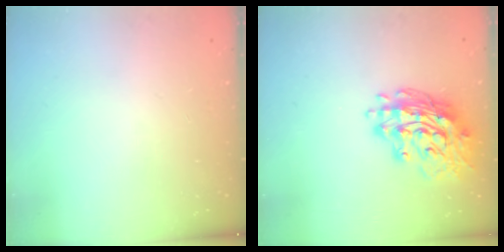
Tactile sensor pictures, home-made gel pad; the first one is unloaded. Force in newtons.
{"total": 18.5, "press": 18.4, "slide": 2.1}